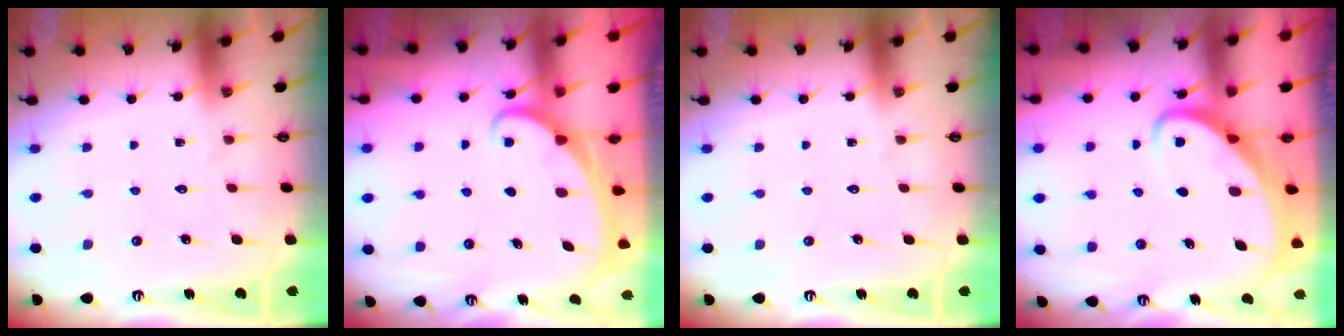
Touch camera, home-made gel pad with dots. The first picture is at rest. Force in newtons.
{"total": 1.9, "press": 1.9, "slide": 0.2}
{"total": 0.0}
{"total": 3.8, "press": 3.7, "slide": 0.5}